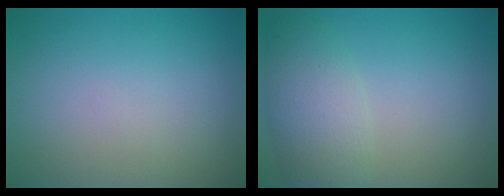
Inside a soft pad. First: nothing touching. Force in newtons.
{"total": 4.3, "press": 4.3, "slide": 0.2}